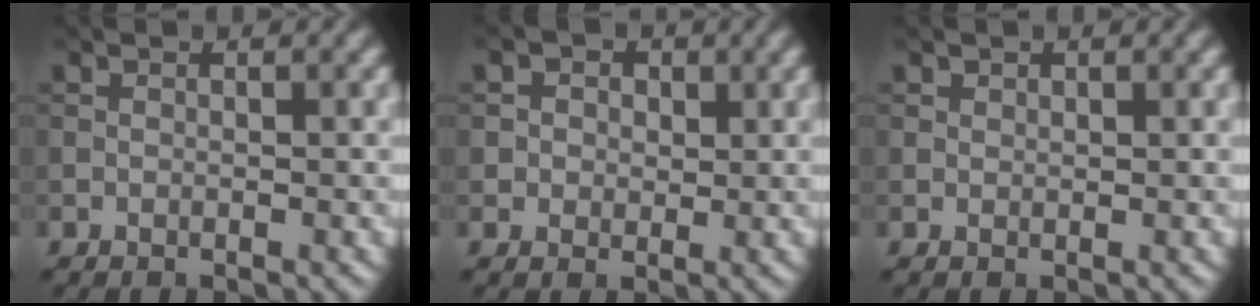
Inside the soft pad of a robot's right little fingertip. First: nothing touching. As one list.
[{"total": 3.2, "force": [1.0, 2.8, 1.1], "torque": [-0.018, -0.003, 0.009]}, {"total": 0.6, "force": [0.4, 0.3, 0.1], "torque": [0.001, -0.001, 0.009]}]